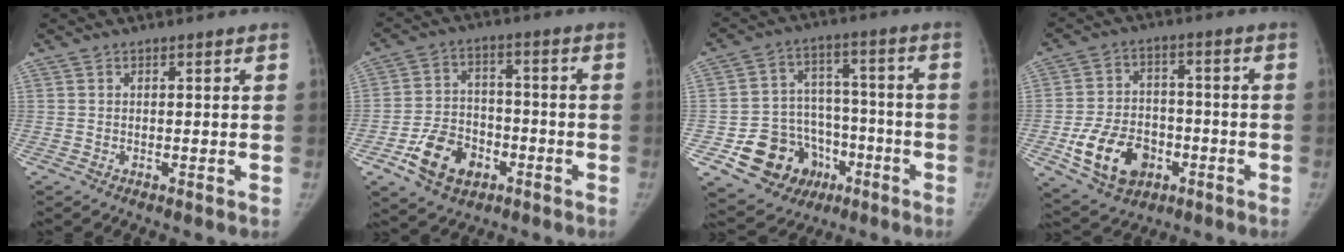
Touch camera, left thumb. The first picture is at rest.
{"total": 11.8, "force": [-5.6, 8.3, 6.3], "torque": [-0.085, 0.028, -0.093]}
{"total": 16.9, "force": [-7.0, 13.7, 7.0], "torque": [-0.085, 0.073, -0.099]}
{"total": 14.1, "force": [-5.6, 10.3, 7.9], "torque": [-0.111, 0.027, -0.083]}